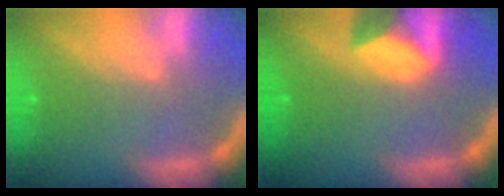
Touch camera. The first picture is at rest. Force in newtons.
{"total": 5.4}